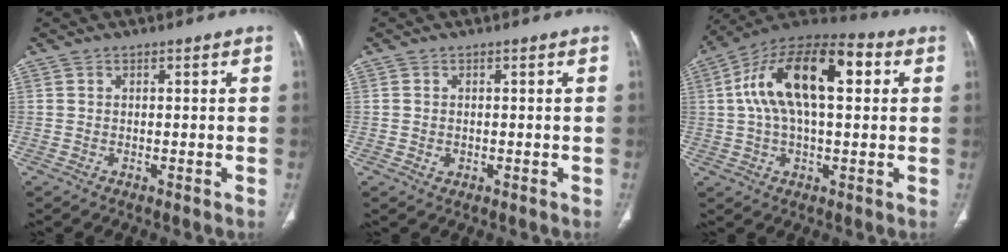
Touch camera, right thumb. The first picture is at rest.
{"total": 1.1, "force": [-0.1, 0.9, 0.5], "torque": [-0.009, 0.000, 0.002]}
{"total": 20.0, "force": [4.4, 9.4, 17.0], "torque": [-0.288, 0.034, 0.063]}